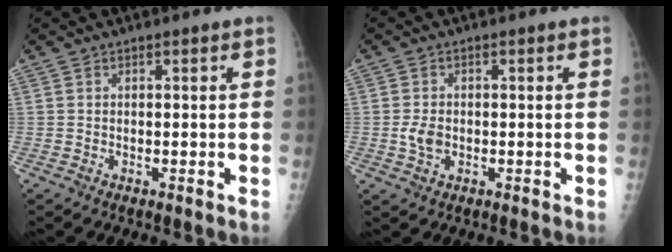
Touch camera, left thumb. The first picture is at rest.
{"total": 3.1, "force": [-0.5, 2.2, 2.0], "torque": [-0.033, 0.001, -0.010]}